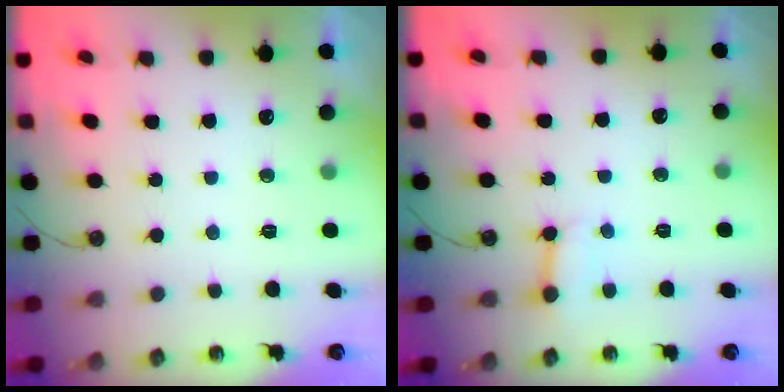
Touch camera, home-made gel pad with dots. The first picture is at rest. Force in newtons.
{"total": 3.5, "press": 3.5, "slide": 0.2}